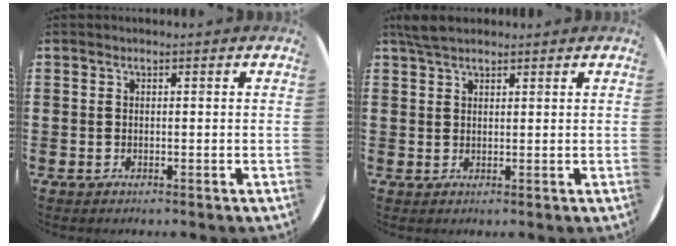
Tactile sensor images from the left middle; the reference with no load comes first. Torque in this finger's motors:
{"motor_torque": [0.25, -0.23, -0.41, -0.14]}